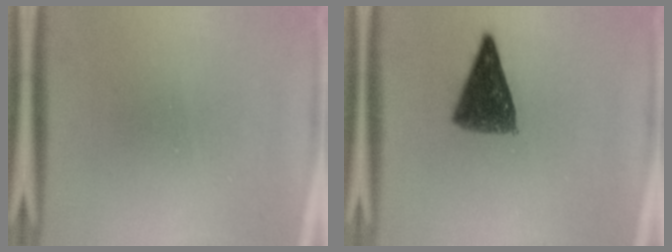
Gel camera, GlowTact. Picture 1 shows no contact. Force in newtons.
{"total": 7.0}